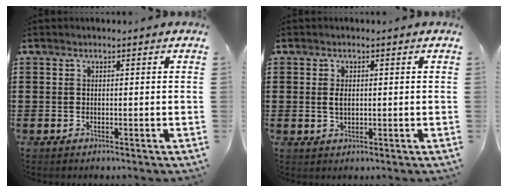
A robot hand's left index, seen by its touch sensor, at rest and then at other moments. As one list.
[{"total": 1.8, "force": [0.3, 1.0, 1.5], "torque": [-0.034, 0.005, 0.004]}]